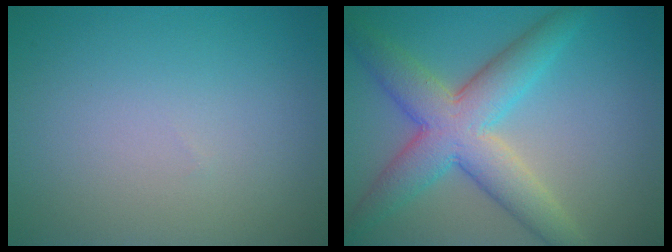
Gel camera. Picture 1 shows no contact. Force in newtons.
{"total": 7.4, "press": 7.3, "slide": 0.5}